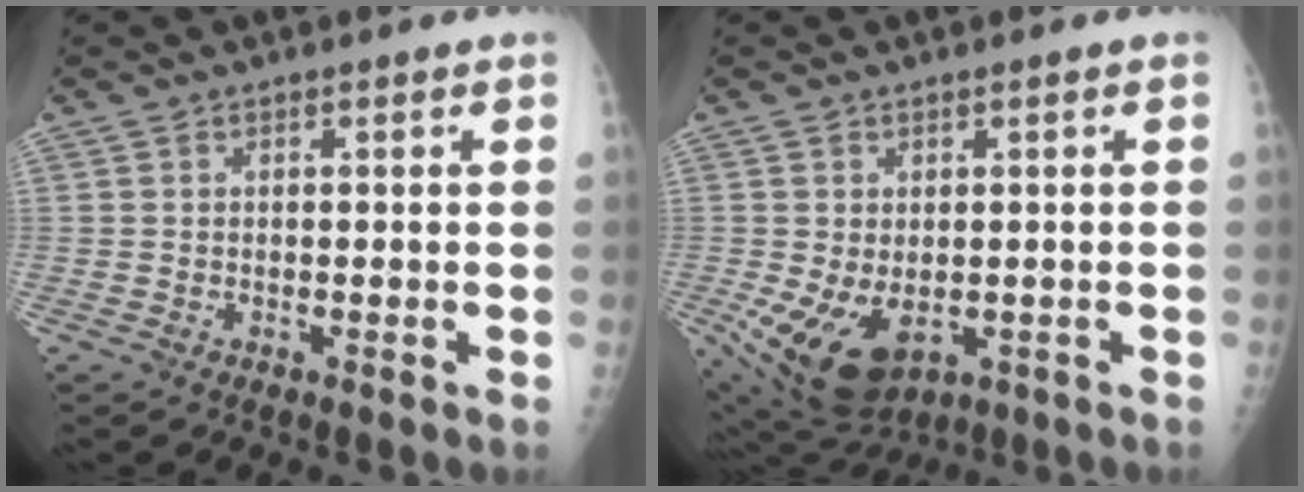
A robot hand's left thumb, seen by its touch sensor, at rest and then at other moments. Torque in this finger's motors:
{"motor_torque": [-0.67, 1.04, 1.09, 0.17, 0.06]}